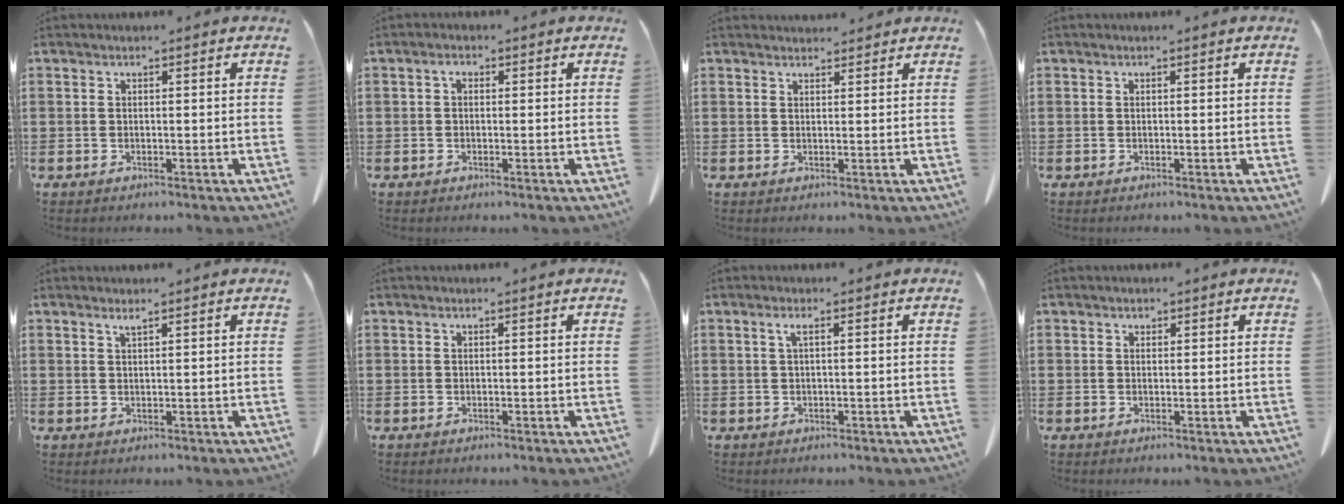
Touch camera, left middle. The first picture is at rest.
{"total": 1.4, "force": [-0.1, 0.8, 1.1], "torque": [-0.023, 0.005, -0.002]}
{"total": 1.6, "force": [1.5, 0.4, 0.1], "torque": [0.001, -0.001, 0.028]}
{"total": 0.0}
{"total": 1.1, "force": [0.9, -0.1, 0.5], "torque": [-0.011, -0.003, 0.018]}
{"total": 0.0}
{"total": 1.3, "force": [0.3, 0.2, 1.2], "torque": [-0.024, 0.001, 0.005]}
{"total": 0.8, "force": [0.6, 0.4, 0.1], "torque": [-0.003, 0.001, 0.013]}